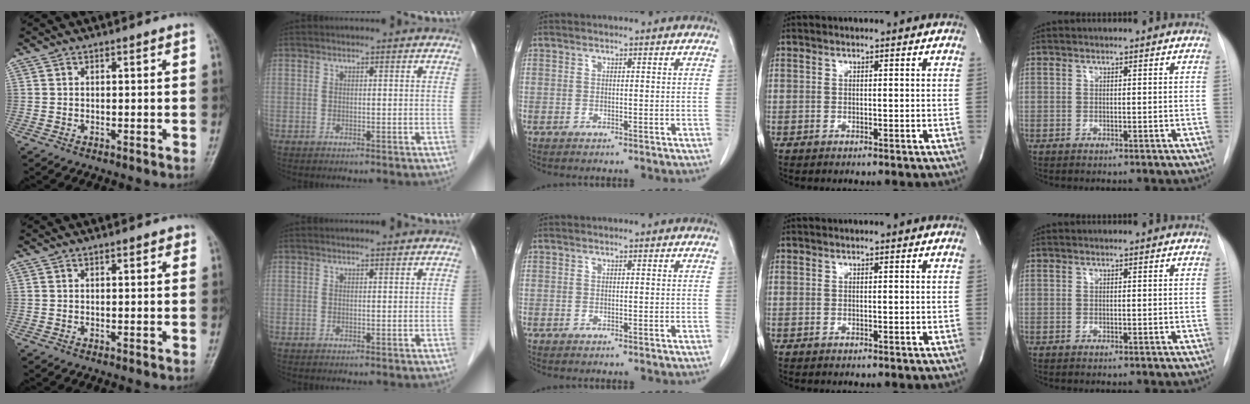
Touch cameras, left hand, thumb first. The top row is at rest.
{"thumb": {"total": 1.4, "force": [0.7, 0.6, 1.0], "torque": [-0.010, 0.001, 0.006]}, "index": {"total": 0.6, "force": [0.5, -0.1, 0.2], "torque": [-0.008, 0.001, 0.010]}}